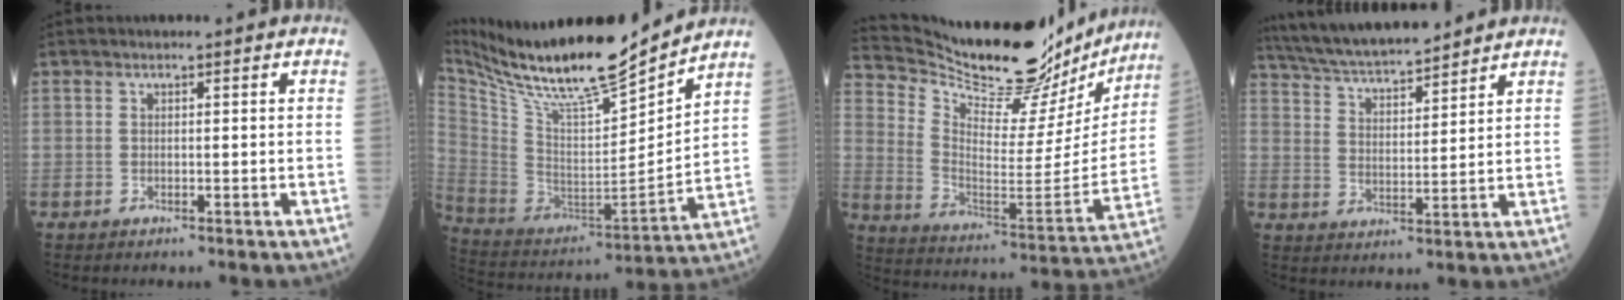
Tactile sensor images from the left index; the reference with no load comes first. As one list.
[{"total": 21.4, "force": [18.6, 1.5, 10.5], "torque": [-0.199, -0.021, 0.328]}, {"total": 25.6, "force": [23.6, 5.4, 8.5], "torque": [-0.145, -0.052, 0.340]}, {"total": 13.7, "force": [12.5, 1.6, 5.5], "torque": [-0.104, 0.020, 0.218]}]